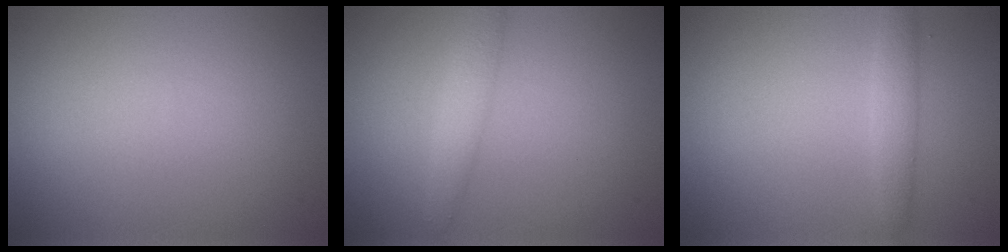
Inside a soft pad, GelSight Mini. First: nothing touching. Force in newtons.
{"total": 2.2, "press": 2.2, "slide": 0.1}
{"total": 1.9, "press": 1.8, "slide": 0.1}